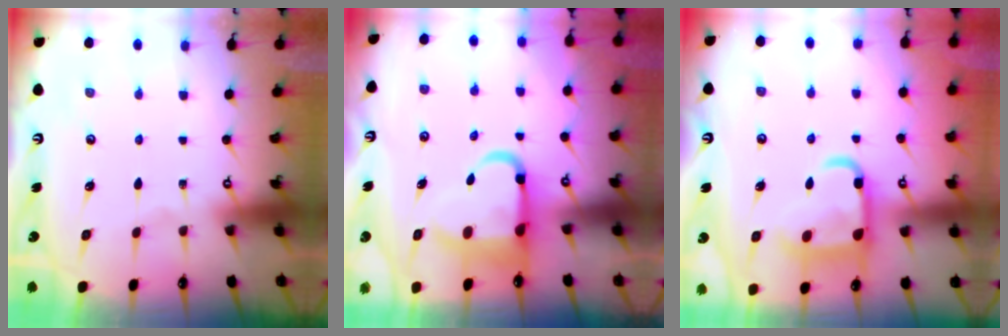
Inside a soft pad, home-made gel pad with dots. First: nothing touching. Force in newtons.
{"total": 8.2, "press": 8.0, "slide": 1.7}
{"total": 14.2, "press": 14.1, "slide": 1.5}